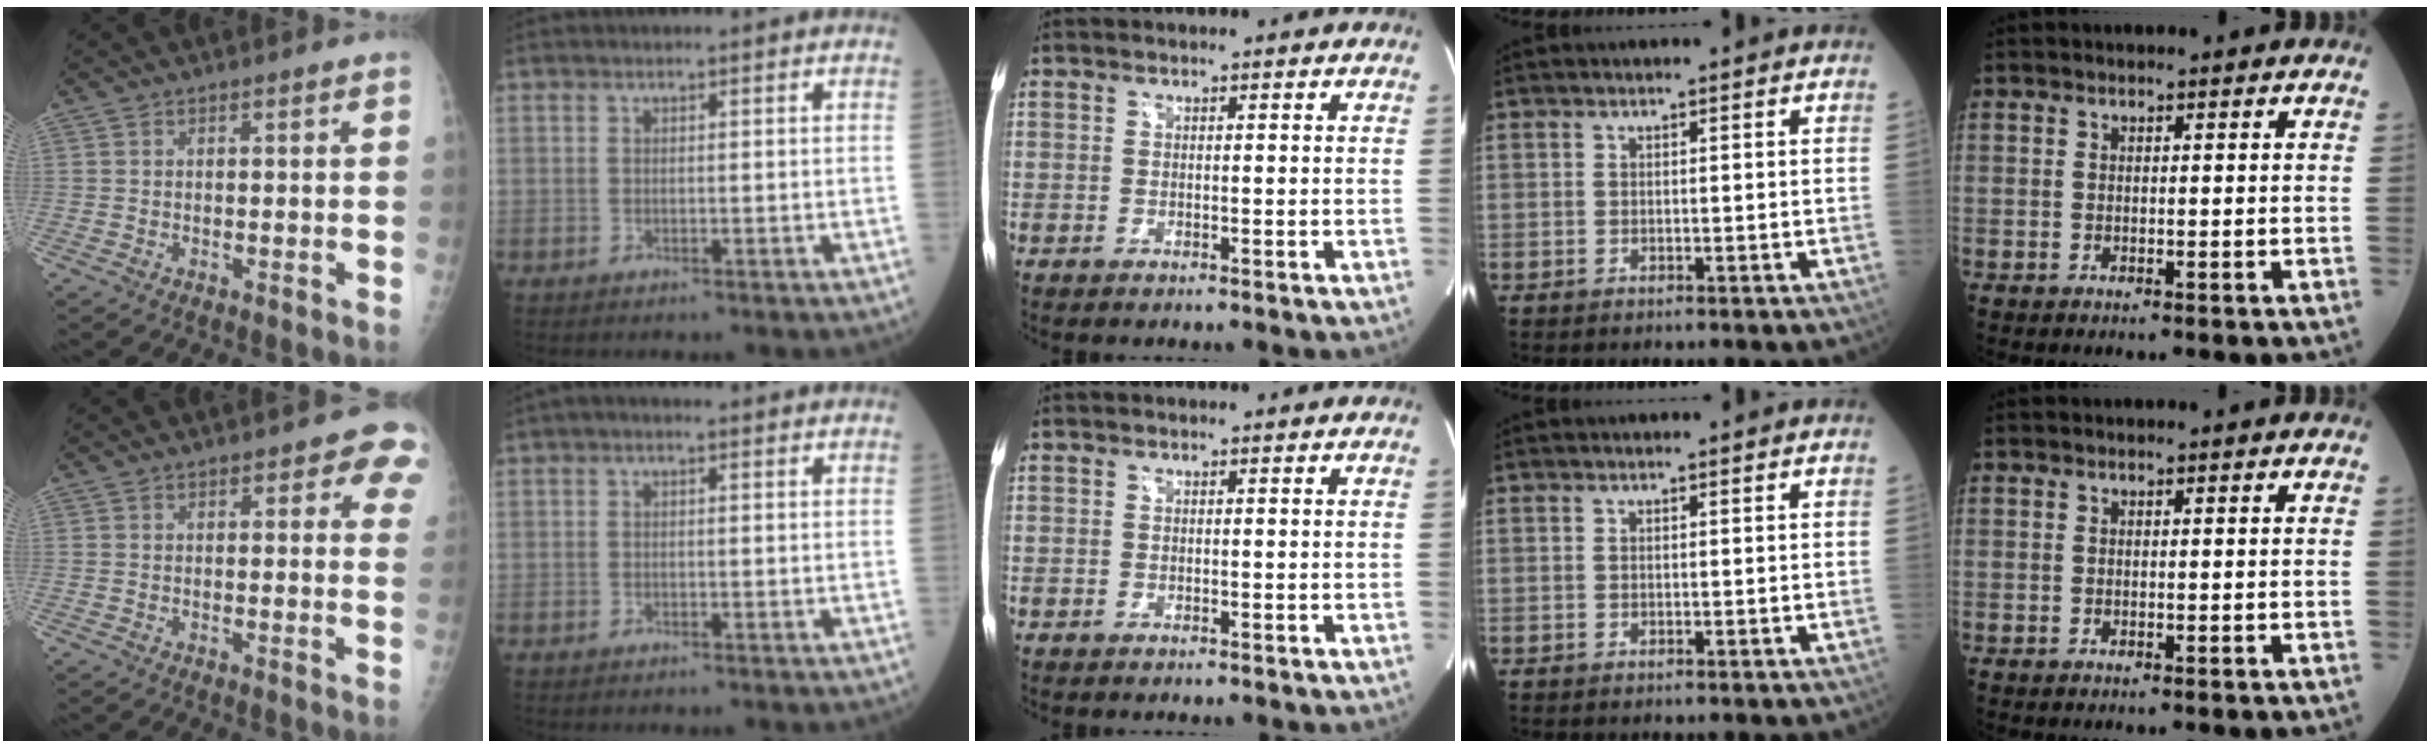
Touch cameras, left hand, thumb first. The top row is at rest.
{"thumb": {"total": 6.1, "force": [3.4, 2.9, 4.1], "torque": [-0.007, -0.010, 0.026]}, "index": {"total": 1.7, "force": [0.7, 0.8, 1.4], "torque": [-0.028, 0.013, 0.006]}}